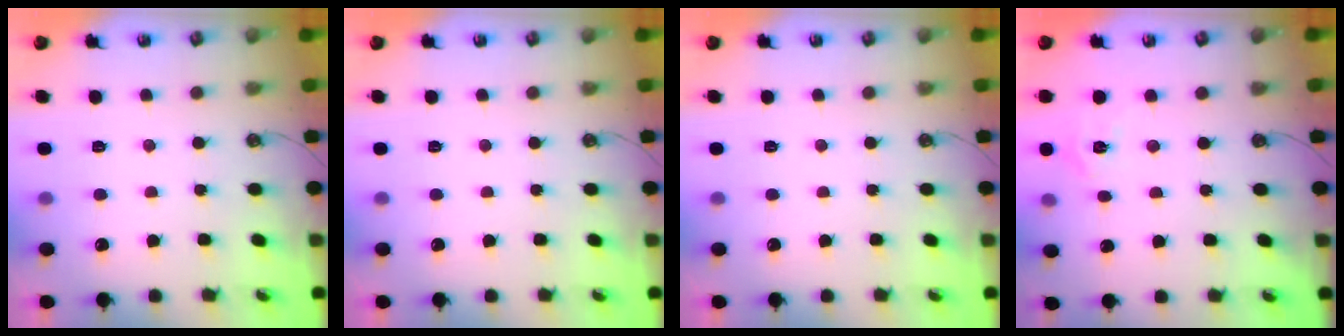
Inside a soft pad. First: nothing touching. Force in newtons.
{"total": 0.0}
{"total": 0.0}
{"total": 5.8, "press": 5.8, "slide": 0.2}